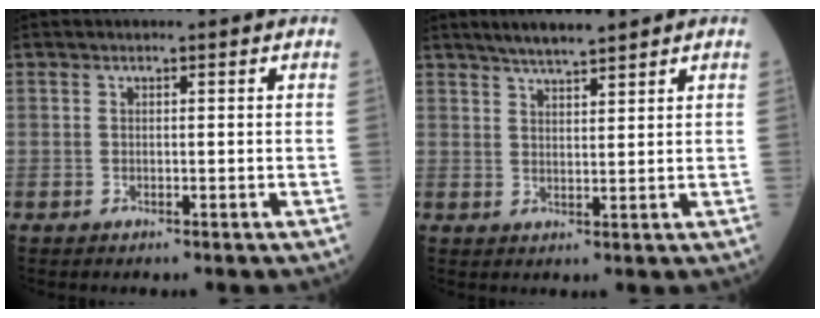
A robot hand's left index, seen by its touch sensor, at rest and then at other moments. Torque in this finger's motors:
{"motor_torque": [0.01, -0.01, 0.08, 0.04]}